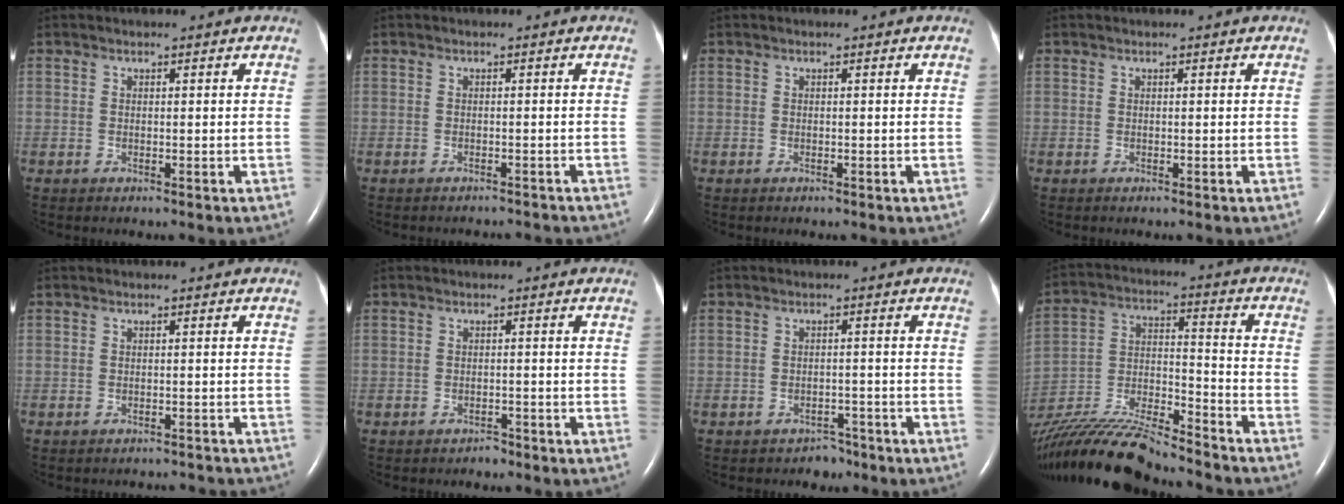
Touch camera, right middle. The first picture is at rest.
{"total": 4.4, "force": [-4.1, 1.1, 0.7], "torque": [-0.005, -0.004, -0.044]}
{"total": 0.0}
{"total": 0.0}
{"total": 5.2, "force": [-4.9, 1.5, 0.7], "torque": [-0.002, -0.001, -0.049]}
{"total": 1.3, "force": [-1.1, 0.7, -0.1], "torque": [-0.001, 0.002, -0.020]}
{"total": 2.5, "force": [-1.9, 1.5, -0.2], "torque": [-0.004, 0.011, -0.025]}
{"total": 21.3, "force": [-19.1, 2.3, 9.1], "torque": [-0.218, -0.022, -0.339]}